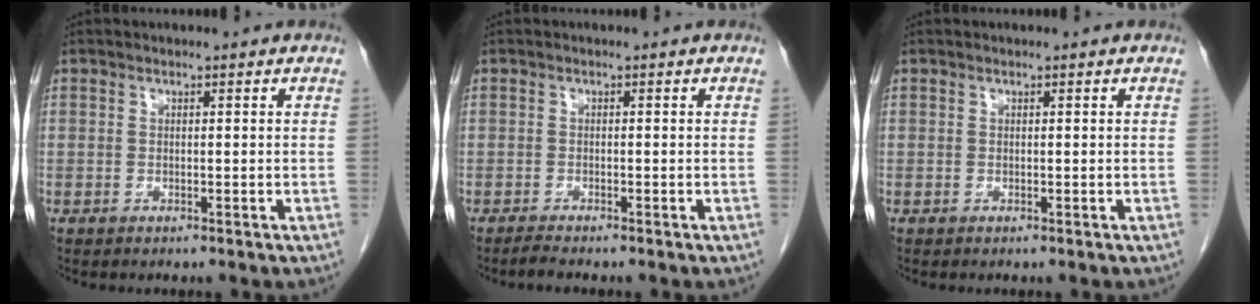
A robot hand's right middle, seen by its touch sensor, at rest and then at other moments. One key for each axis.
{"total": 1.3, "fx": -1.2, "fy": -0.2, "fz": 0.4, "tx": -0.018, "ty": -0.006, "tz": -0.024}
{"total": 0.0}